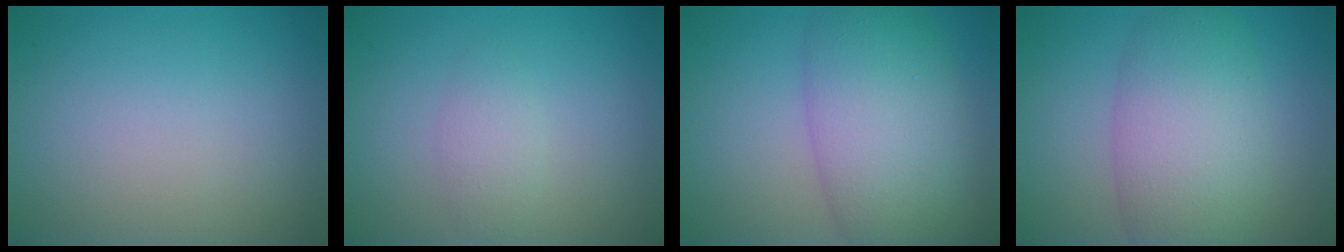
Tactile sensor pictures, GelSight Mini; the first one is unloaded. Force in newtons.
{"total": 1.7, "press": 1.7, "slide": 0.0}
{"total": 8.7, "press": 8.7, "slide": 0.4}
{"total": 7.4, "press": 7.4, "slide": 0.2}